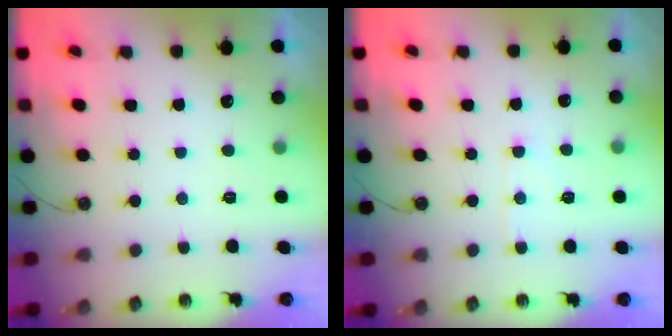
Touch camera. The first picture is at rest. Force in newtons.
{"total": 3.7, "press": 3.6, "slide": 0.6}